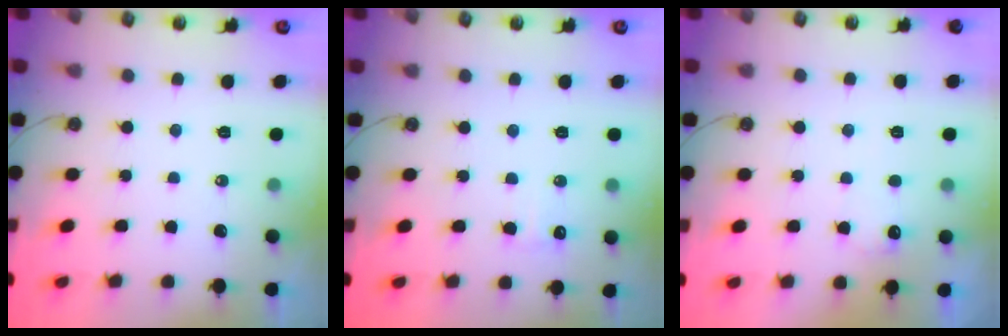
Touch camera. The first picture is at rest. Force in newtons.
{"total": 5.2, "press": 5.1, "slide": 1.2}
{"total": 6.0, "press": 6.0, "slide": 0.9}